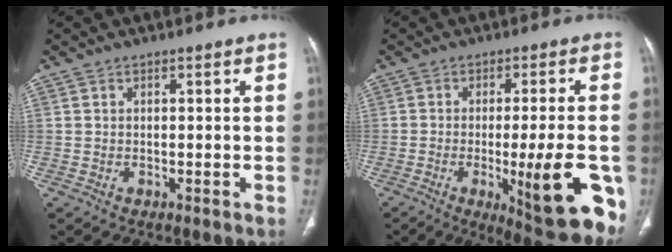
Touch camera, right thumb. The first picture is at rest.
{"total": 17.5, "force": [-4.7, 4.7, 16.2], "torque": [-0.170, -0.008, -0.045]}